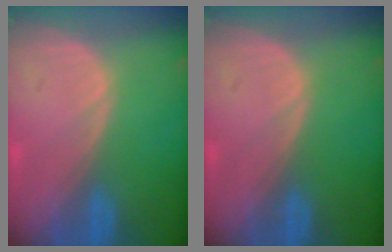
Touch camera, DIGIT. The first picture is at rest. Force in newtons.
{"total": 0.0}